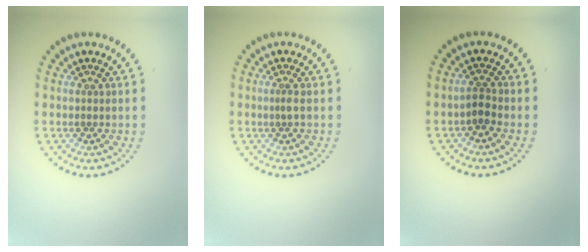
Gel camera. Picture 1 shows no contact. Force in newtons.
{"total": 0.9, "press": 0.5, "slide": 0.7}
{"total": 1.4, "press": 1.2, "slide": 0.8}